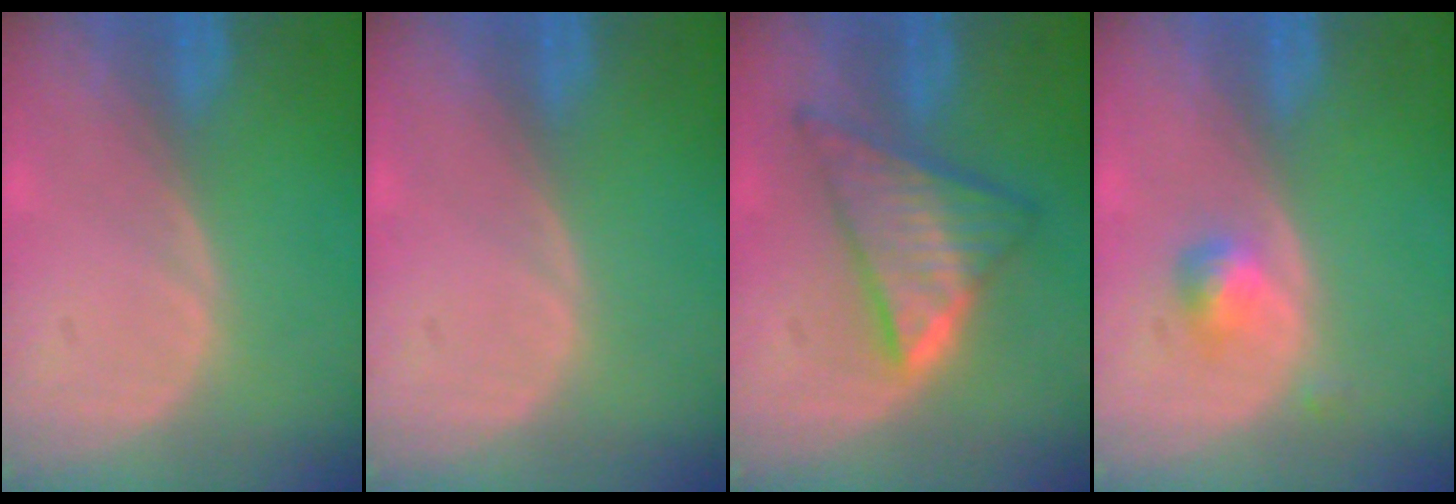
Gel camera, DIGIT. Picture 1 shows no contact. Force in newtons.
{"total": 0.0}
{"total": 8.2, "press": 8.1, "slide": 0.5}
{"total": 2.2, "press": 2.2, "slide": 0.2}